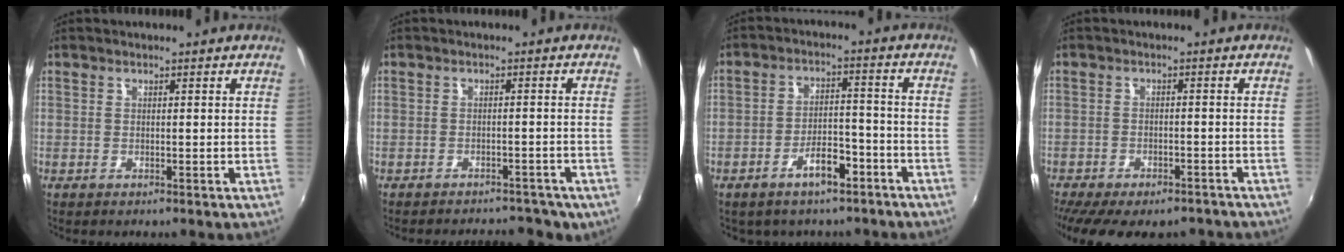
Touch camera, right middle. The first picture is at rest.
{"total": 10.9, "force": [-9.0, 4.7, 3.9], "torque": [-0.082, 0.000, -0.104]}
{"total": 7.3, "force": [-5.1, 3.8, 3.8], "torque": [-0.072, 0.023, -0.062]}
{"total": 14.0, "force": [-11.3, 4.9, 6.6], "torque": [-0.142, -0.036, -0.158]}